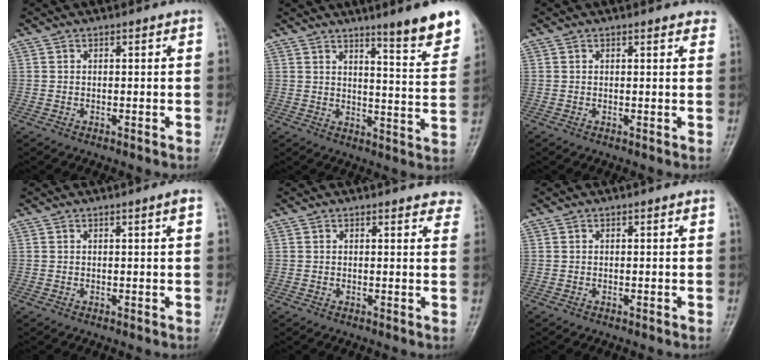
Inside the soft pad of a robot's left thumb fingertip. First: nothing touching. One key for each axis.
{"total": 11.4, "fx": 8.0, "fy": 1.0, "fz": 8.0, "tx": -0.088, "ty": -0.059, "tz": 0.111}
{"total": 2.2, "fx": 2.0, "fy": 0.6, "fz": 0.9, "tx": -0.003, "ty": -0.004, "tz": 0.013}
{"total": 1.2, "fx": 0.5, "fy": -0.2, "fz": 1.1, "tx": -0.020, "ty": -0.001, "tz": 0.008}
{"total": 4.3, "fx": 3.9, "fy": 1.4, "fz": 1.2, "tx": 0.011, "ty": -0.015, "tz": 0.027}
{"total": 0.0}